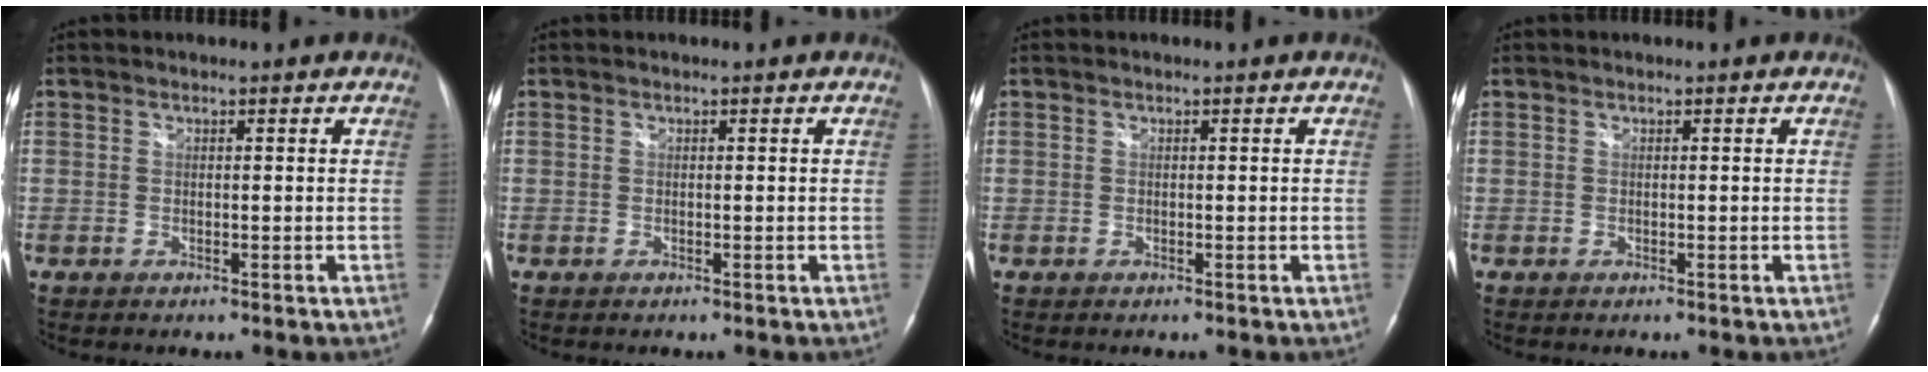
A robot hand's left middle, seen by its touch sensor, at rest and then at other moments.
{"total": 0.0}
{"total": 0.0}
{"total": 0.0}